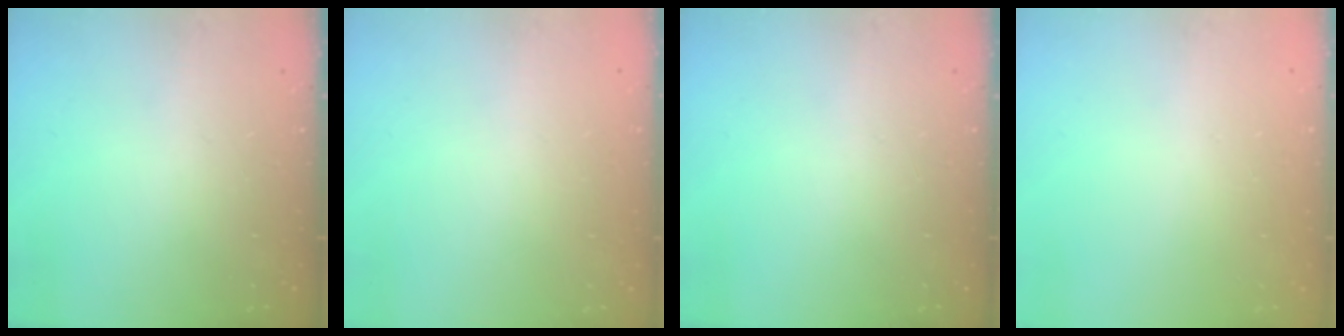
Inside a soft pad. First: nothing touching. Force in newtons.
{"total": 0.0}
{"total": 0.0}
{"total": 0.0}